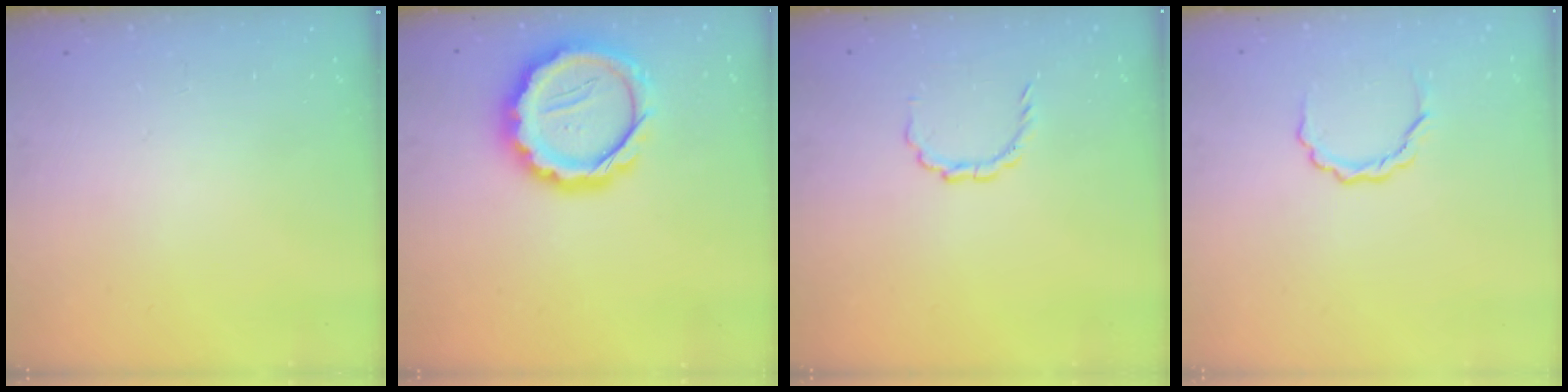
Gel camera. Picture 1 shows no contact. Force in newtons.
{"total": 16.2, "press": 16.0, "slide": 2.6}
{"total": 3.6, "press": 3.6, "slide": 0.3}
{"total": 3.7, "press": 3.7, "slide": 0.2}